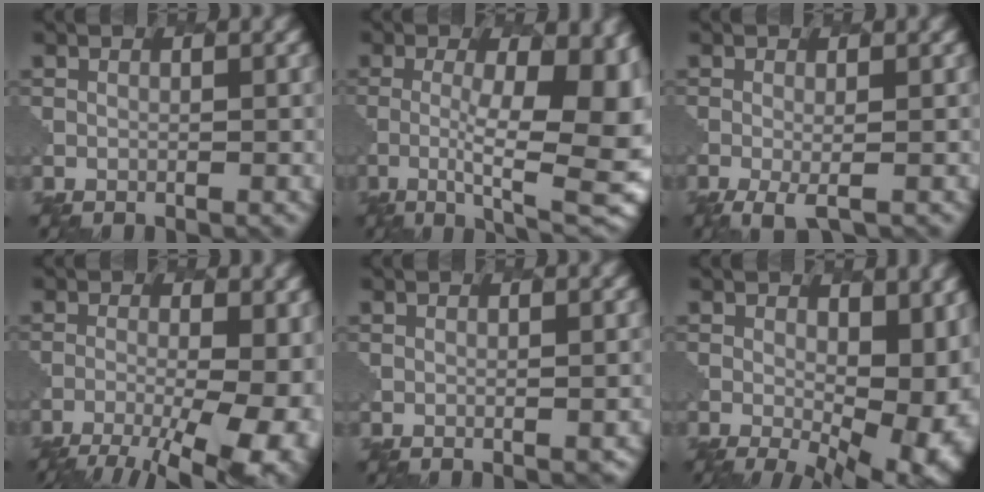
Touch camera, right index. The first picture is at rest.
{"total": 12.6, "force": [-1.3, 3.8, 12.0], "torque": [-0.153, 0.001, -0.014]}
{"total": 2.3, "force": [-1.0, 0.5, 2.0], "torque": [-0.039, -0.004, -0.018]}
{"total": 11.7, "force": [-6.0, 4.7, 8.9], "torque": [-0.118, -0.025, -0.074]}
{"total": 1.1, "force": [-0.3, 0.4, 1.0], "torque": [-0.002, 0.001, 0.001]}
{"total": 12.8, "force": [-0.7, 7.1, 10.7], "torque": [-0.133, -0.033, 0.024]}